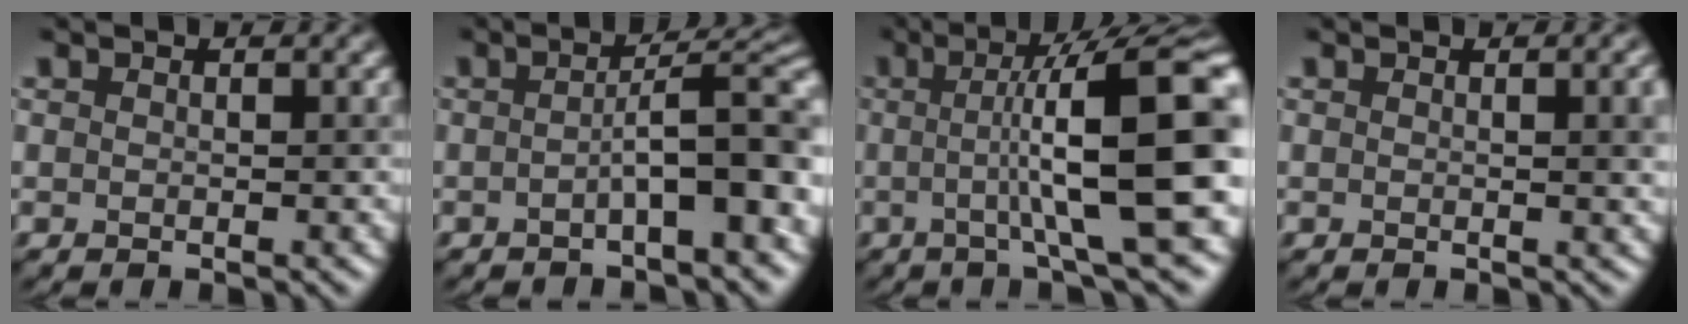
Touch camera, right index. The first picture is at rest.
{"total": 6.0, "force": [-1.2, 1.3, 5.8], "torque": [-0.077, 0.022, -0.022]}
{"total": 12.4, "force": [0.0, 2.1, 12.2], "torque": [-0.146, 0.020, -0.002]}
{"total": 3.3, "force": [0.4, 1.2, 3.0], "torque": [-0.019, 0.013, 0.000]}